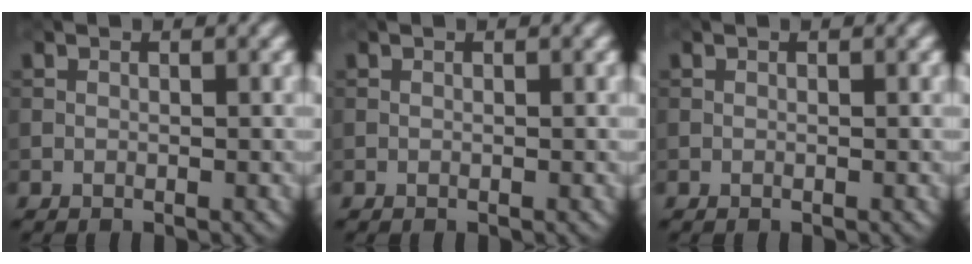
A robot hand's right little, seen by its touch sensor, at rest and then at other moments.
{"total": 0.0}
{"total": 0.0}